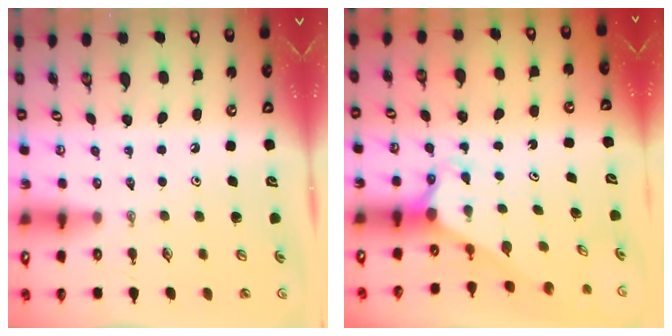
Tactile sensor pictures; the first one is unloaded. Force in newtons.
{"total": 2.7, "press": 2.7, "slide": 0.1}